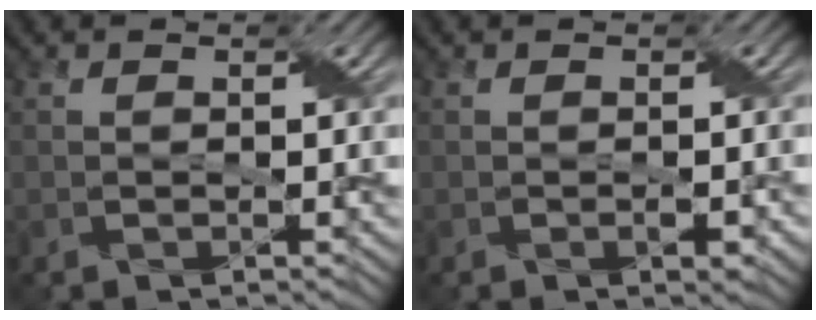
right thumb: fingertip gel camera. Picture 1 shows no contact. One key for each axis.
{"total": 1.2, "fx": -0.5, "fy": 0.4, "fz": 1.0, "tx": -0.018, "ty": 0.000, "tz": -0.005}